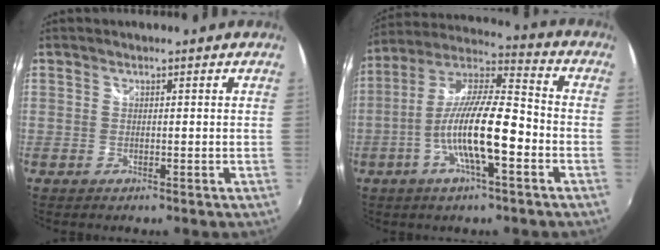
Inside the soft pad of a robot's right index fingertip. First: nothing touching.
{"total": 14.7, "force": [-4.7, 3.1, 13.5], "torque": [-0.259, -0.002, -0.092]}